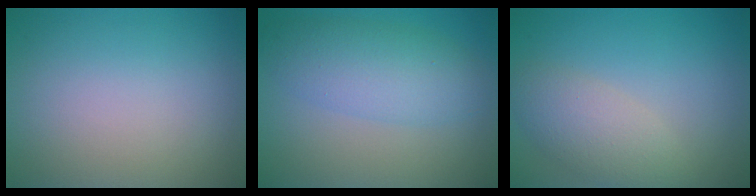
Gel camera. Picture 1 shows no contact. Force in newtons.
{"total": 4.8, "press": 4.8, "slide": 0.1}
{"total": 3.7, "press": 3.7, "slide": 0.2}